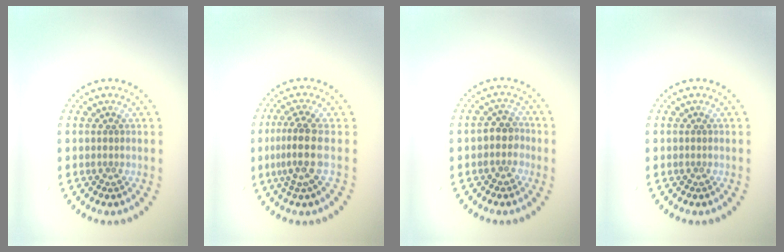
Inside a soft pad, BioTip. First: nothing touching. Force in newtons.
{"total": 3.1, "press": 2.4, "slide": 2.0}
{"total": 2.1, "press": 1.9, "slide": 0.9}
{"total": 0.0}